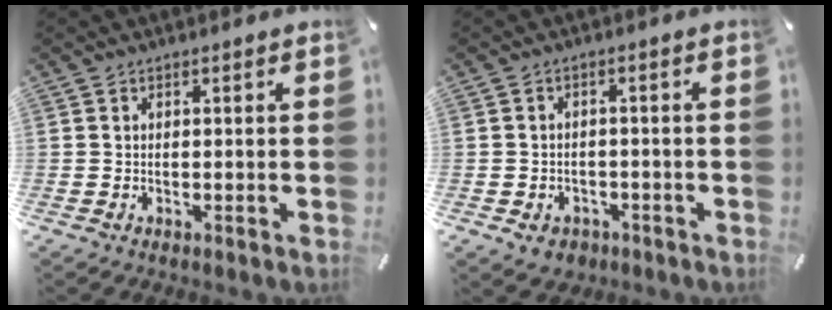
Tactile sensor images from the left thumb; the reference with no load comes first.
{"total": 4.1, "force": [-2.0, 3.3, 1.4], "torque": [-0.019, 0.005, -0.038]}